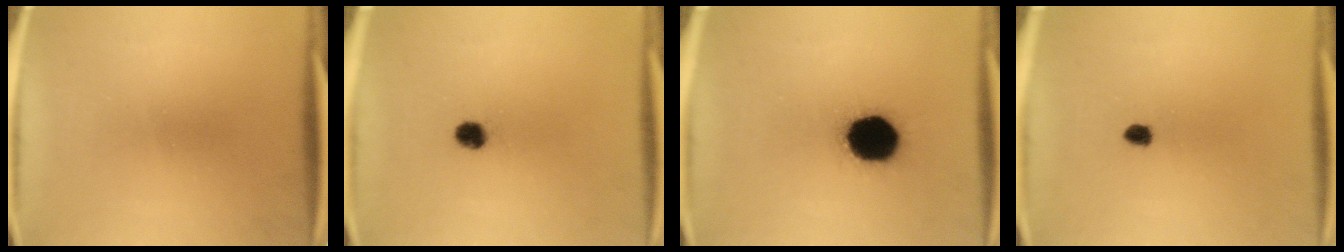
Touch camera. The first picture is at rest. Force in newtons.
{"total": 3.2}
{"total": 17.0}
{"total": 1.7}